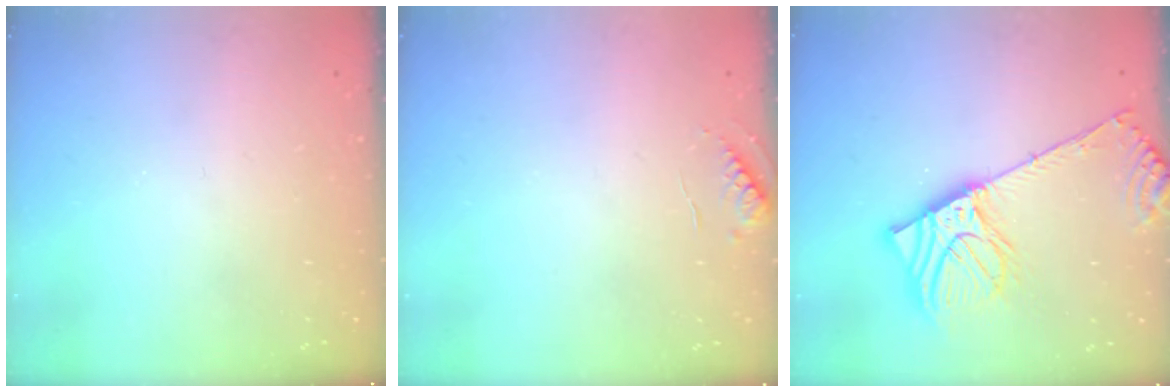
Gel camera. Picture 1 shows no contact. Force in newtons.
{"total": 5.4, "press": 5.4, "slide": 0.6}
{"total": 12.8, "press": 12.5, "slide": 2.6}